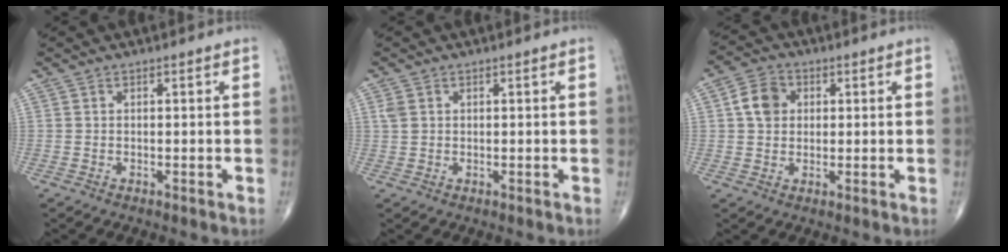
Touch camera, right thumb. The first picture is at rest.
{"total": 1.7, "force": [0.6, 1.3, 0.9], "torque": [-0.021, 0.003, 0.017]}
{"total": 6.0, "force": [1.2, 4.9, 3.4], "torque": [-0.051, 0.007, 0.014]}